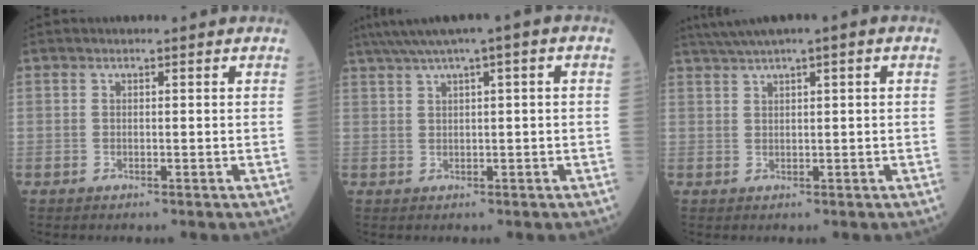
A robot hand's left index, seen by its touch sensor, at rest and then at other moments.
{"total": 6.5, "force": [3.5, 0.0, 5.5], "torque": [-0.102, 0.032, 0.062]}
{"total": 5.1, "force": [3.2, -0.2, 4.0], "torque": [-0.080, 0.026, 0.061]}